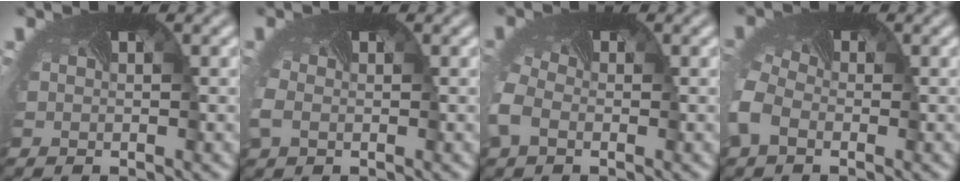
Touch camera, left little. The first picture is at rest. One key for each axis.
{"total": 1.8, "fx": -0.6, "fy": 1.4, "fz": 1.0, "tx": -0.037, "ty": -0.001, "tz": -0.014}
{"total": 3.7, "fx": -1.2, "fy": 2.6, "fz": 2.3, "tx": -0.069, "ty": -0.001, "tz": -0.033}
{"total": 4.7, "fx": -1.5, "fy": 3.3, "fz": 3.0, "tx": -0.086, "ty": -0.006, "tz": -0.040}